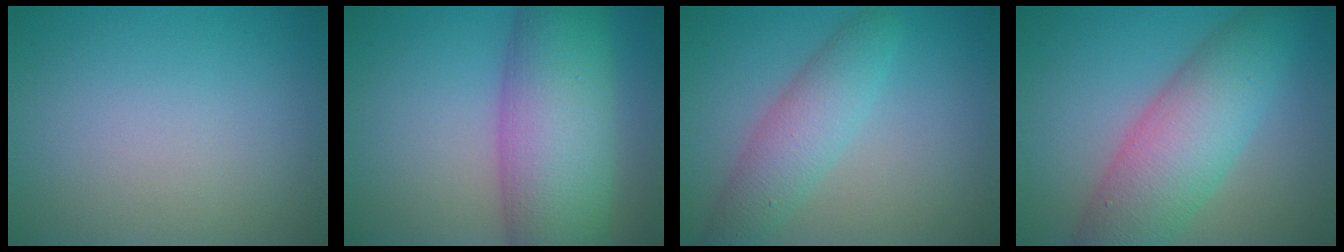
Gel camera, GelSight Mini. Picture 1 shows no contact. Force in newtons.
{"total": 11.2, "press": 11.2, "slide": 0.4}
{"total": 4.2, "press": 4.2, "slide": 0.1}
{"total": 8.1, "press": 8.0, "slide": 0.2}